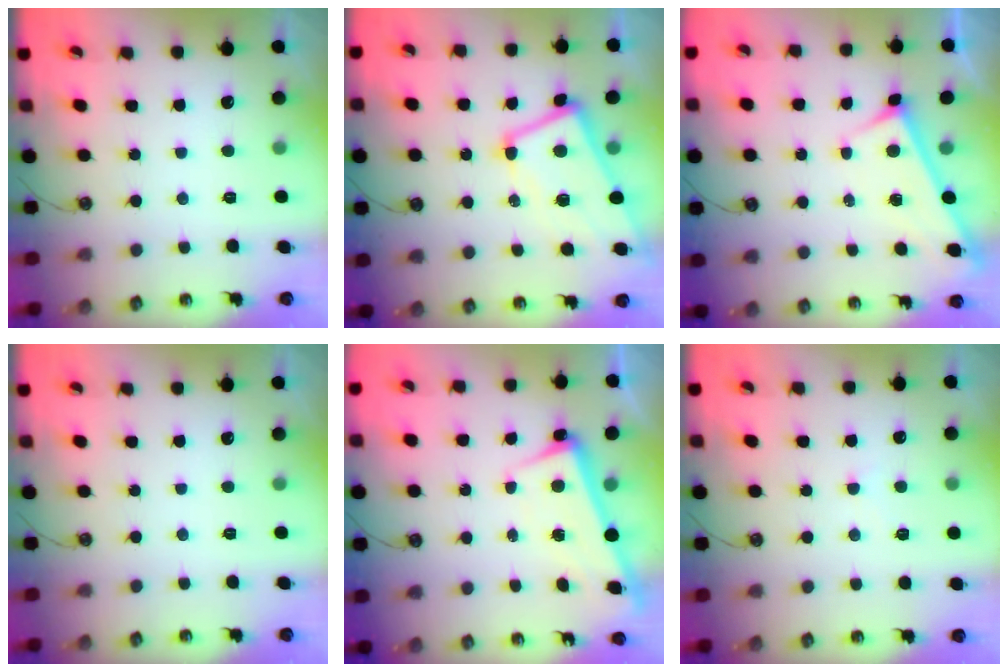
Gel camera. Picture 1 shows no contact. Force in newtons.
{"total": 2.9, "press": 2.8, "slide": 0.9}
{"total": 3.1, "press": 3.1, "slide": 0.2}
{"total": 0.0}
{"total": 2.4, "press": 2.3, "slide": 0.9}
{"total": 0.8, "press": 0.6, "slide": 0.6}